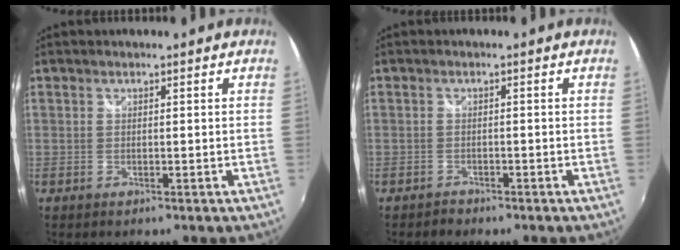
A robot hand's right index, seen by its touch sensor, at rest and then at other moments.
{"total": 1.6, "force": [-1.3, 0.8, 0.0], "torque": [-0.005, 0.001, -0.023]}